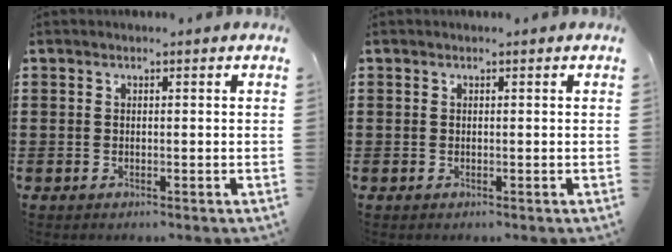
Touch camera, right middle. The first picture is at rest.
{"total": 0.0}